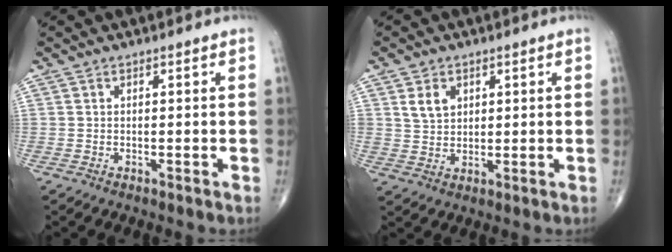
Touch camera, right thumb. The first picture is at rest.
{"total": 4.6, "force": [1.9, 3.3, 2.5], "torque": [-0.029, -0.011, 0.039]}